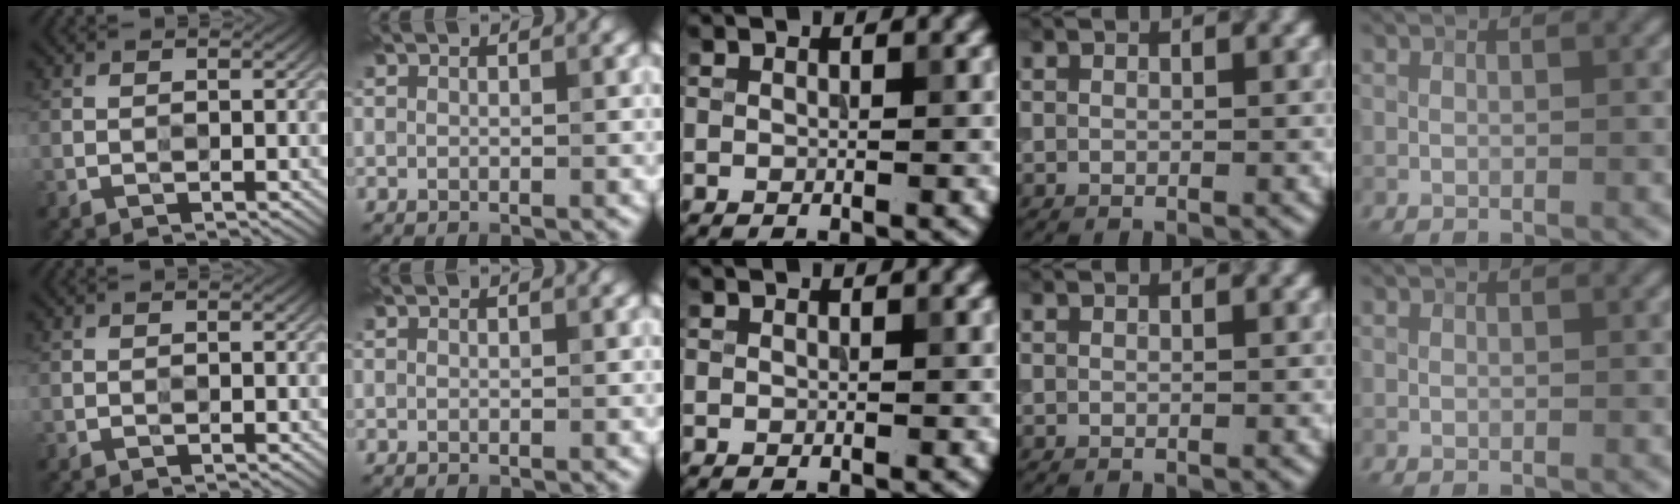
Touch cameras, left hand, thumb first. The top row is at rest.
{}